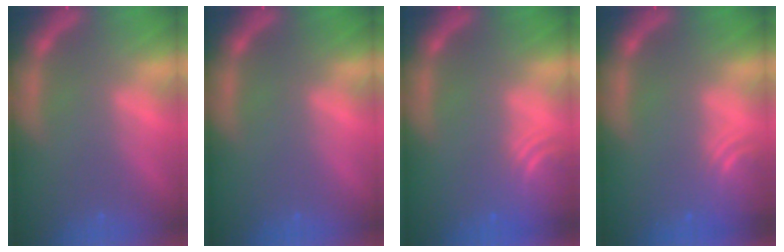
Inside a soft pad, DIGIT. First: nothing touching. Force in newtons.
{"total": 0.0}
{"total": 4.5}
{"total": 4.0}